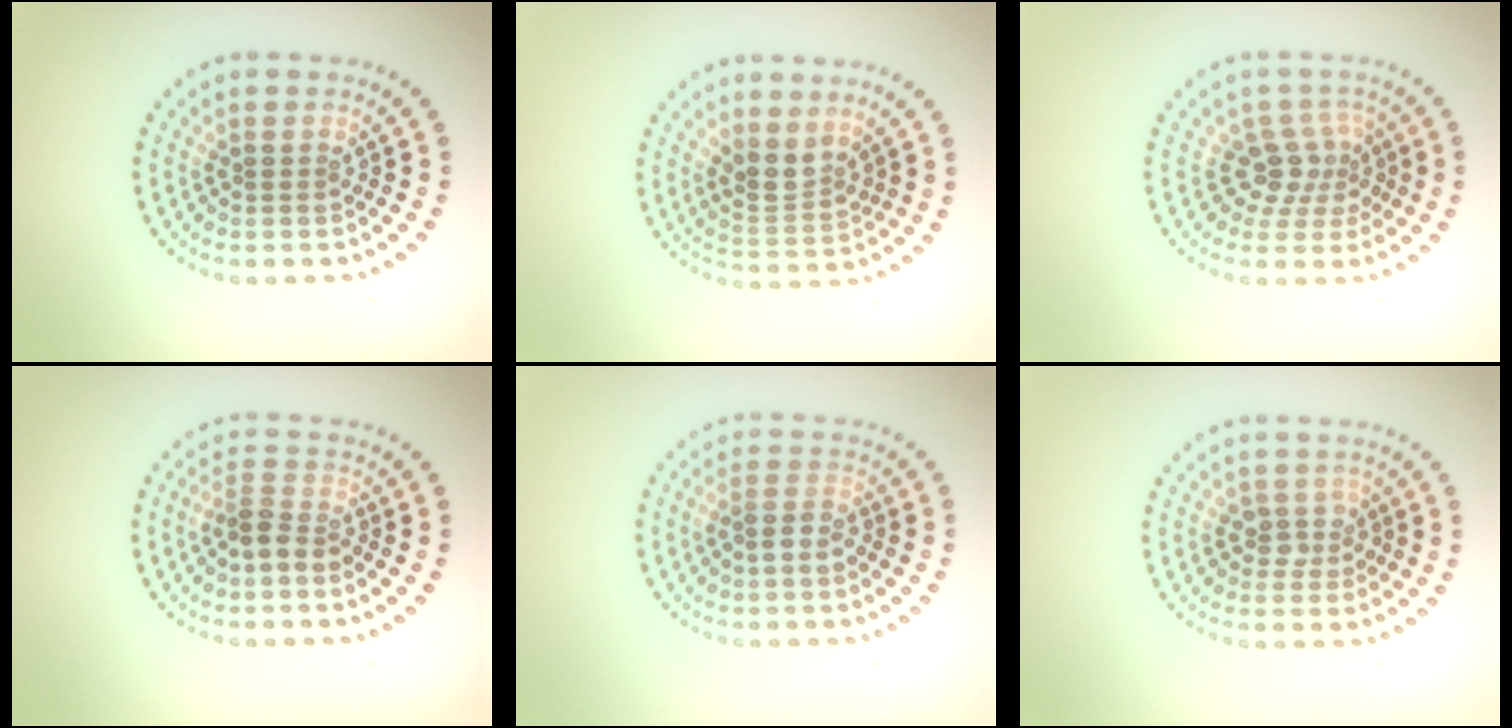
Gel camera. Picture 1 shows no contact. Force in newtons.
{"total": 2.4, "press": 2.0, "slide": 1.4}
{"total": 3.0, "press": 2.4, "slide": 1.9}
{"total": 2.4, "press": 1.8, "slide": 1.5}
{"total": 1.7, "press": 1.5, "slide": 0.8}
{"total": 1.6, "press": 1.2, "slide": 1.0}